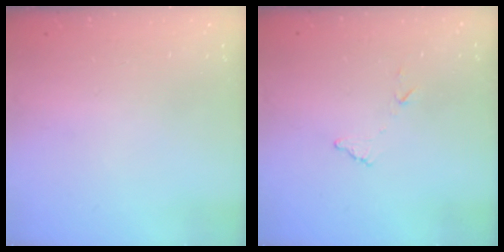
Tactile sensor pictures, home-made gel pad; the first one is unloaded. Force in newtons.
{"total": 6.5, "press": 6.5, "slide": 0.4}